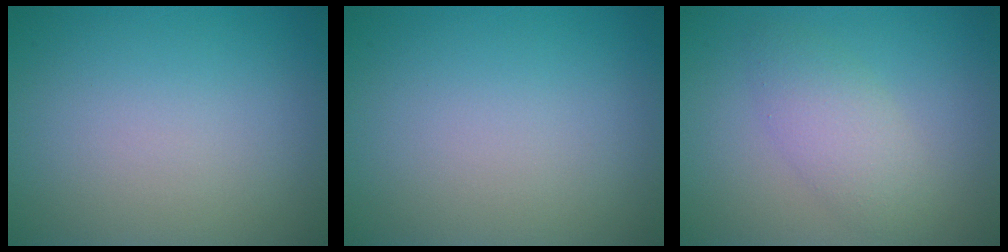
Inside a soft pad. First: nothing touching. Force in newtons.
{"total": 0.0}
{"total": 3.1, "press": 3.1, "slide": 0.0}